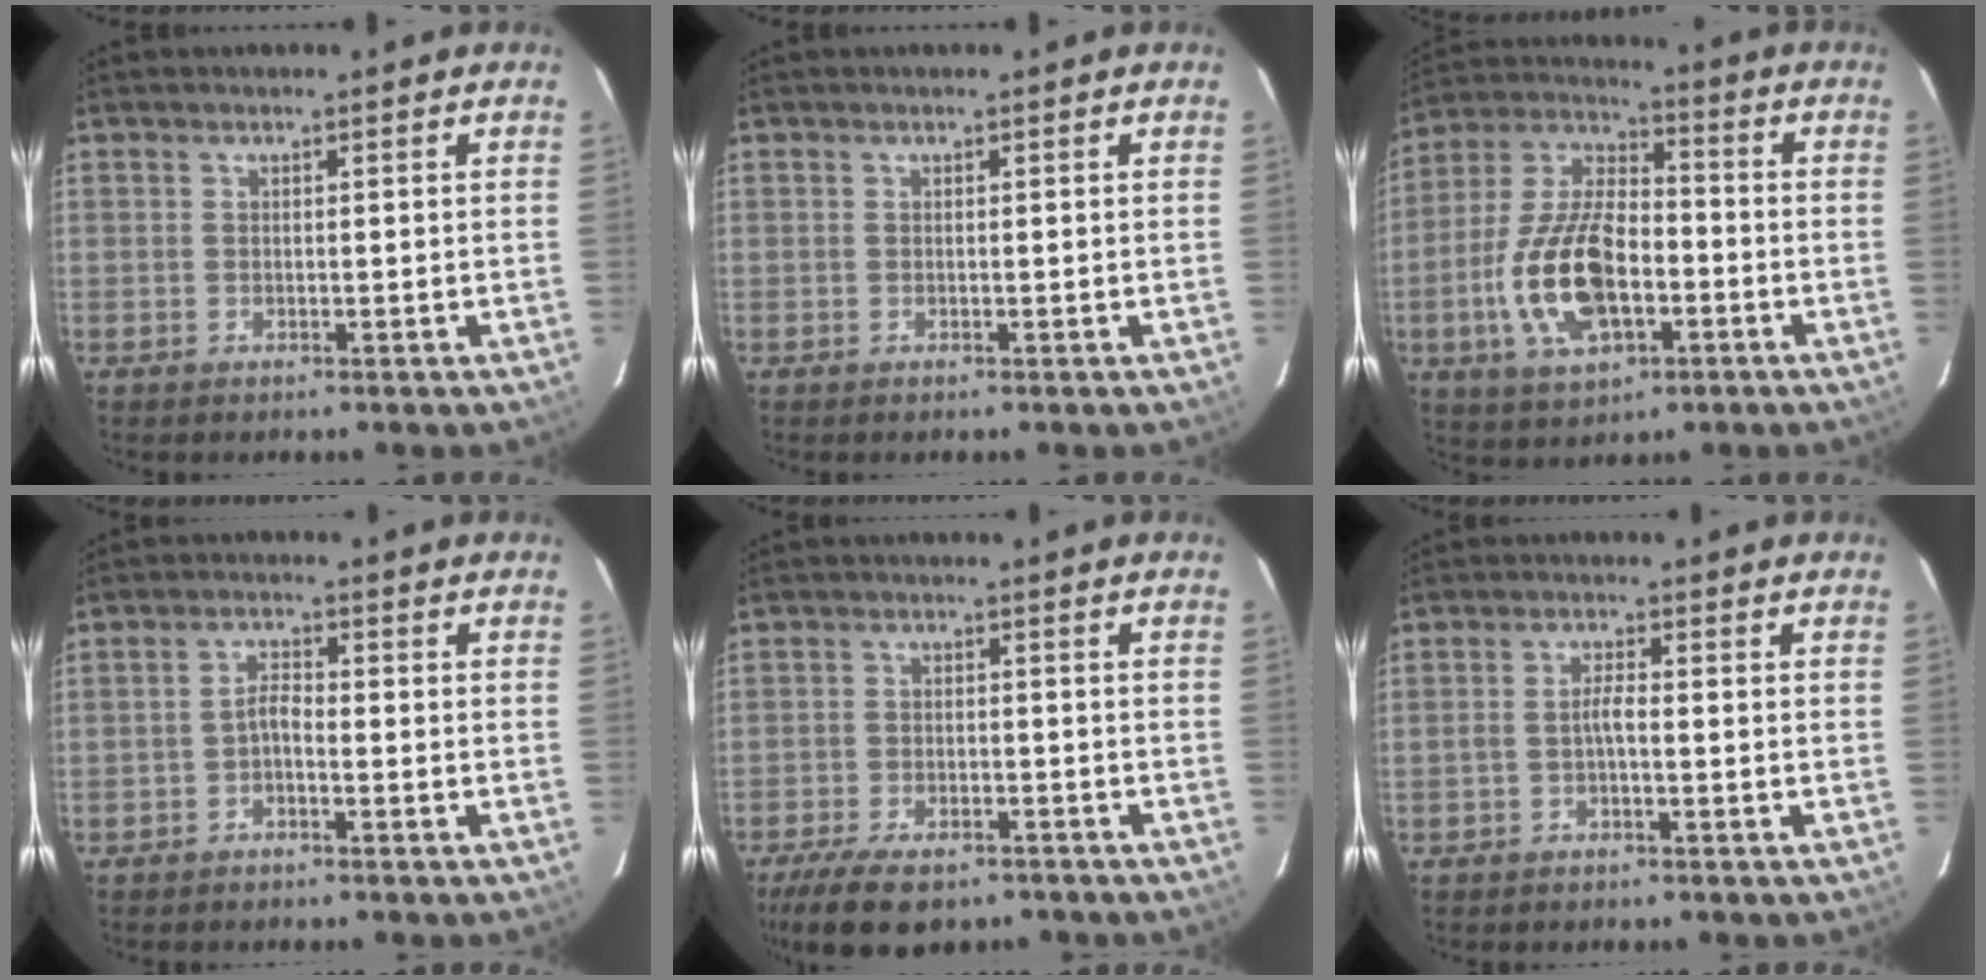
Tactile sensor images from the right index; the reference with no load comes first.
{"total": 0.0}
{"total": 17.2, "force": [-5.0, 8.4, 14.1], "torque": [-0.299, 0.002, -0.086]}
{"total": 2.1, "force": [-1.4, 0.7, 1.4], "torque": [-0.032, 0.009, -0.028]}
{"total": 12.4, "force": [-9.4, 5.0, 6.3], "torque": [-0.150, -0.024, -0.153]}
{"total": 2.1, "force": [-1.0, 0.4, 1.8], "torque": [-0.039, 0.007, -0.020]}